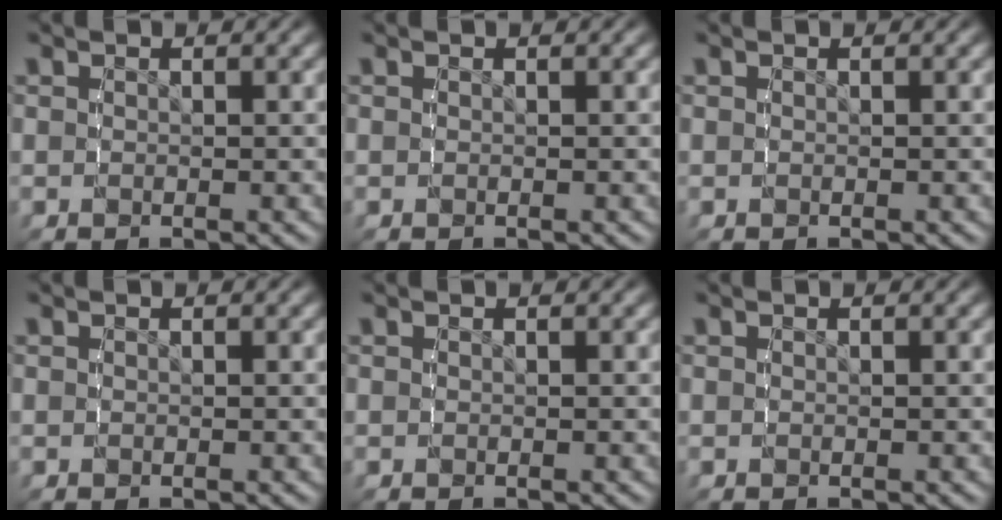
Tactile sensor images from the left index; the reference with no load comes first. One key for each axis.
{"total": 0.0}
{"total": 0.0}
{"total": 0.0}
{"total": 0.0}
{"total": 0.0}